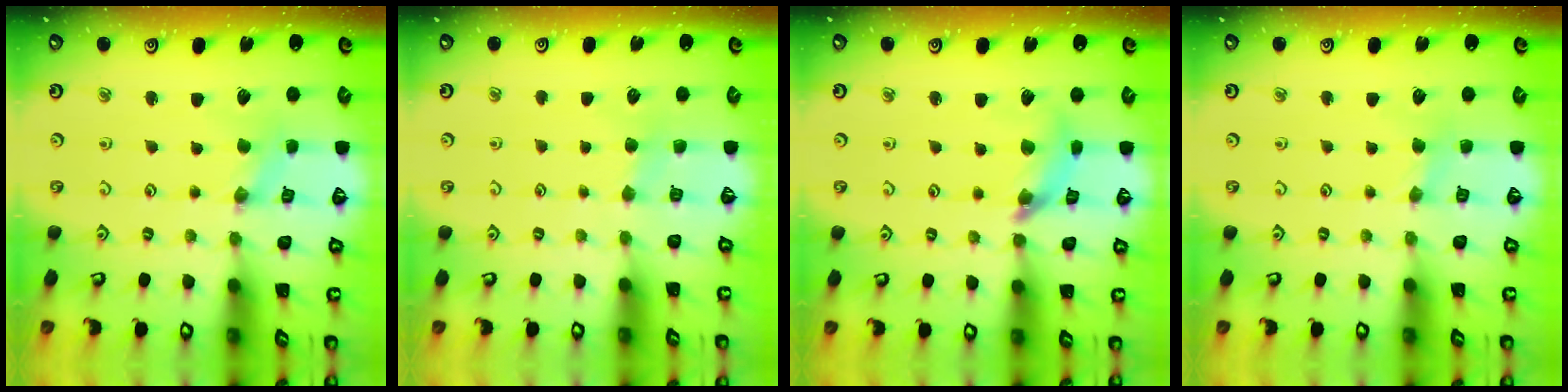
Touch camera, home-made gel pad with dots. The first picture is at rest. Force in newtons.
{"total": 2.4, "press": 2.3, "slide": 0.4}
{"total": 7.8, "press": 7.7, "slide": 0.9}
{"total": 2.2, "press": 2.2, "slide": 0.4}